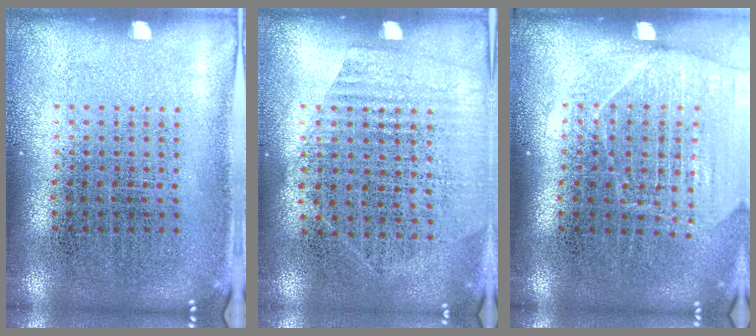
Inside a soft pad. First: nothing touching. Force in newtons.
{"total": 1.3, "press": 1.1, "slide": 0.7}
{"total": 1.6, "press": 1.6, "slide": 0.3}